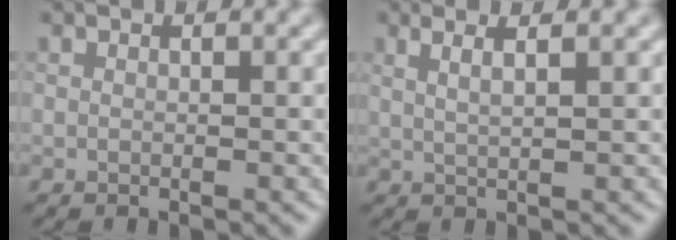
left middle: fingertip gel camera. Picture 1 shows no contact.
{"total": 2.1, "force": [0.8, 0.6, 1.9], "torque": [-0.020, 0.010, 0.008]}